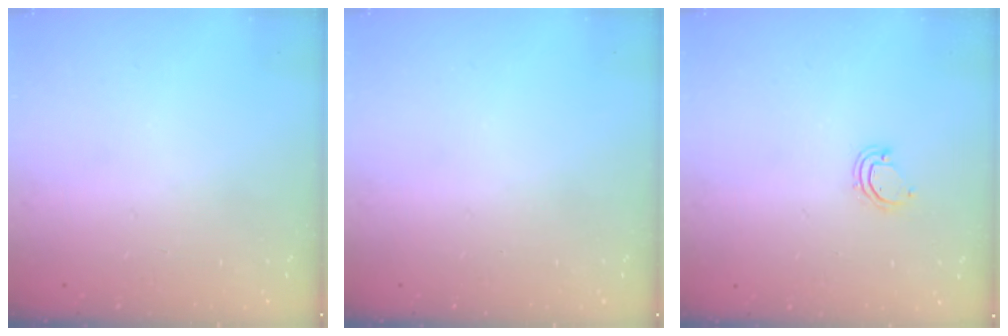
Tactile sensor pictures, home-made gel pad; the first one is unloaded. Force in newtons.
{"total": 0.0}
{"total": 4.3, "press": 4.3, "slide": 0.5}